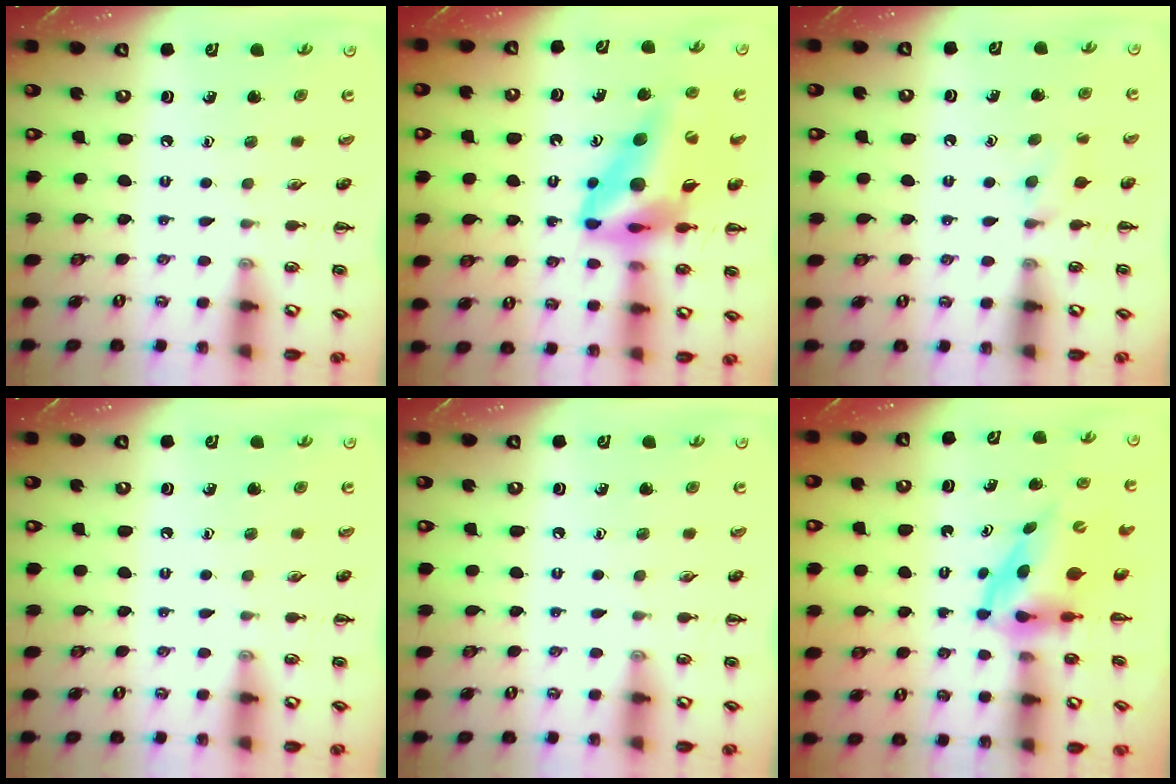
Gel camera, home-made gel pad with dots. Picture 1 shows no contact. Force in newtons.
{"total": 14.9, "press": 14.2, "slide": 4.6}
{"total": 5.4, "press": 5.0, "slide": 2.0}
{"total": 0.0}
{"total": 0.0}
{"total": 3.8, "press": 3.7, "slide": 0.6}